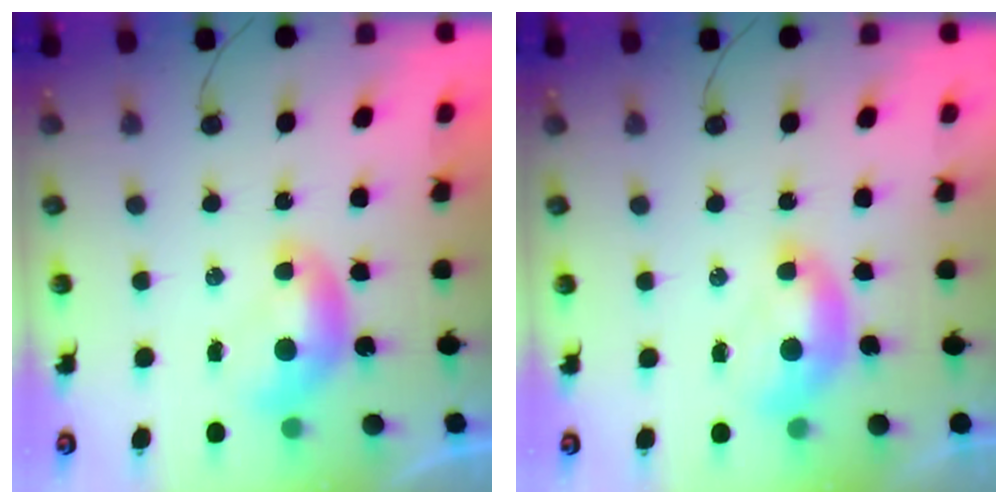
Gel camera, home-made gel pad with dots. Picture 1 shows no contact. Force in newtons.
{"total": 1.8, "press": 1.6, "slide": 0.6}